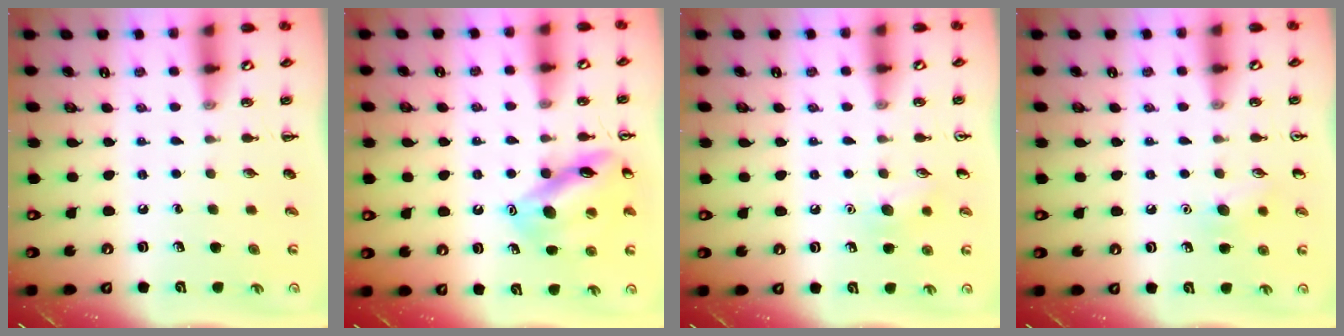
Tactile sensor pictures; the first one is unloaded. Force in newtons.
{"total": 14.9, "press": 14.8, "slide": 1.4}
{"total": 7.3, "press": 7.0, "slide": 2.1}
{"total": 7.3, "press": 7.0, "slide": 2.1}